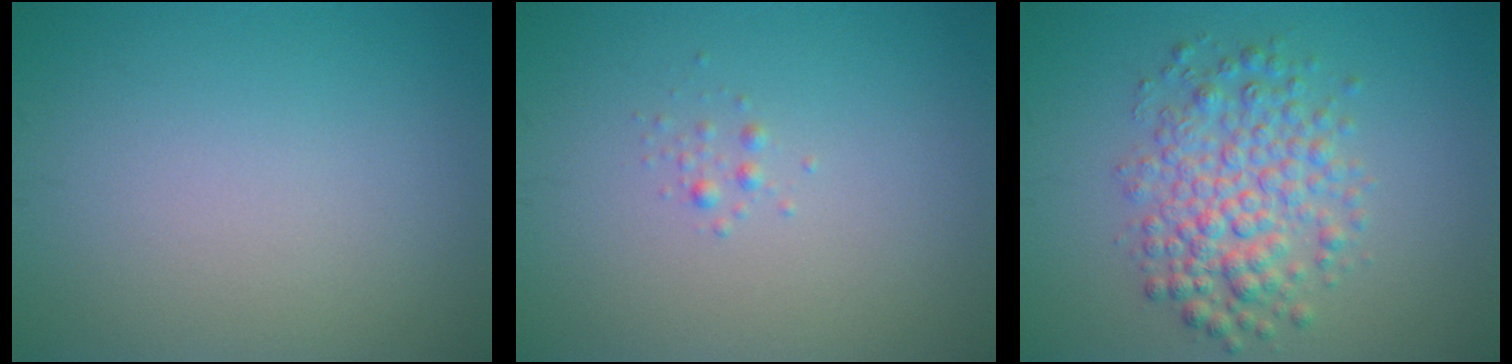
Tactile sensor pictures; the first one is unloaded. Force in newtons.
{"total": 0.7, "press": 0.7, "slide": 0.0}
{"total": 5.1, "press": 5.1, "slide": 0.1}